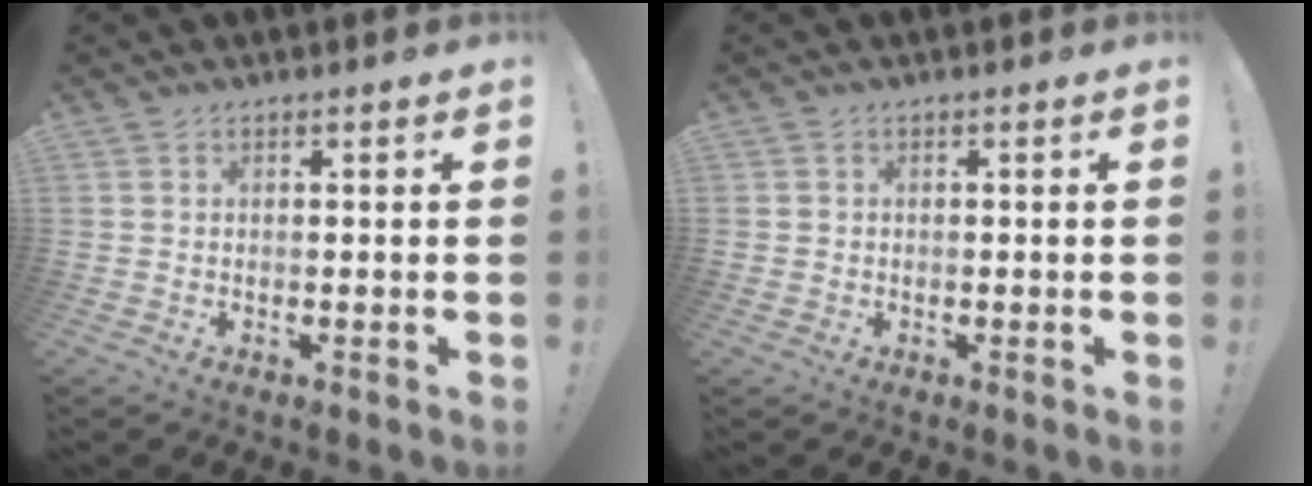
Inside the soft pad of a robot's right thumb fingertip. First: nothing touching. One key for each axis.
{"total": 1.0, "fx": -0.3, "fy": 1.0, "fz": 0.0, "tx": 0.001, "ty": 0.002, "tz": -0.005}